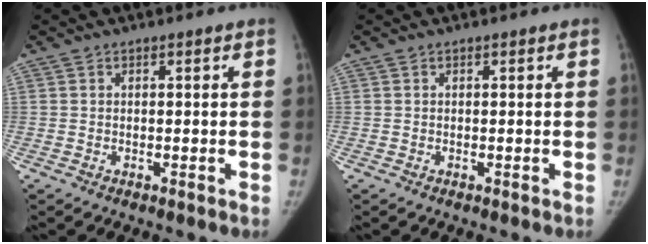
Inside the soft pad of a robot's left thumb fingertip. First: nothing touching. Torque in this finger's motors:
{"motor_torque": [0.04, 0.04, -0.12, -0.08, -0.01]}